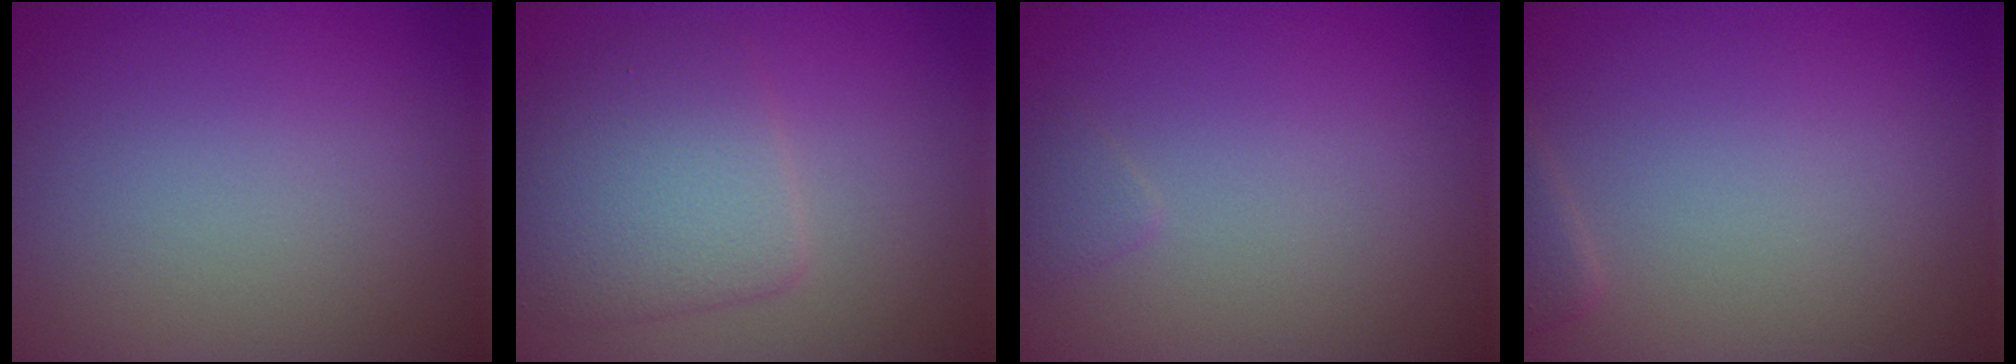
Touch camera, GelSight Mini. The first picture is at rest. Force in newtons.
{"total": 4.7, "press": 4.7, "slide": 0.1}
{"total": 0.6, "press": 0.6, "slide": 0.0}
{"total": 1.2, "press": 1.2, "slide": 0.1}